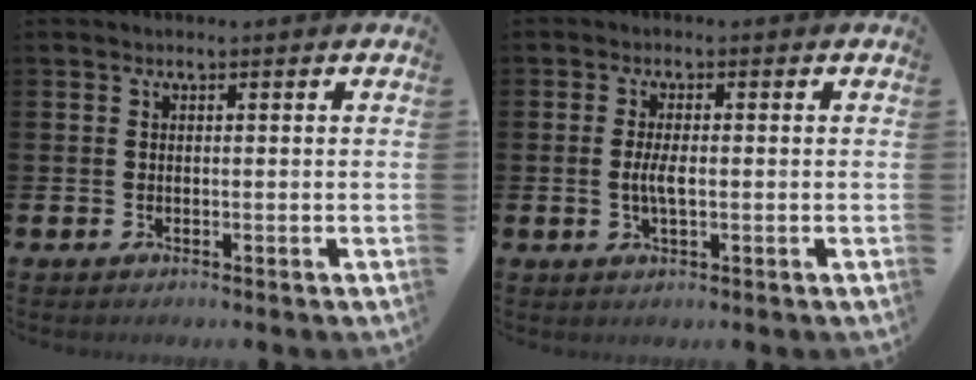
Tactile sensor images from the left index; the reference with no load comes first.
{"total": 2.9, "force": [-0.2, 1.0, 2.7], "torque": [-0.052, -0.004, -0.008]}